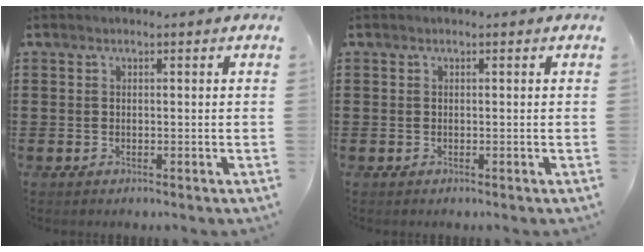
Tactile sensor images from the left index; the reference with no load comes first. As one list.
[{"total": 0.0}]